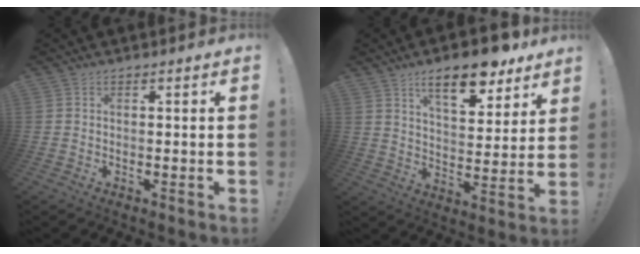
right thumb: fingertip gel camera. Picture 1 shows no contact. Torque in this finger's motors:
{"motor_torque": [0.63, 2.15, 1.31, 0.74, 0.37]}